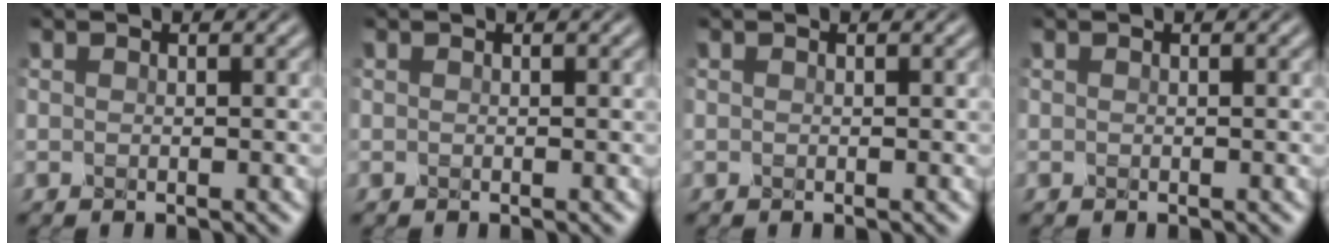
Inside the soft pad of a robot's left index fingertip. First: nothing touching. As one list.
[{"total": 0.0}, {"total": 0.0}, {"total": 0.0}]